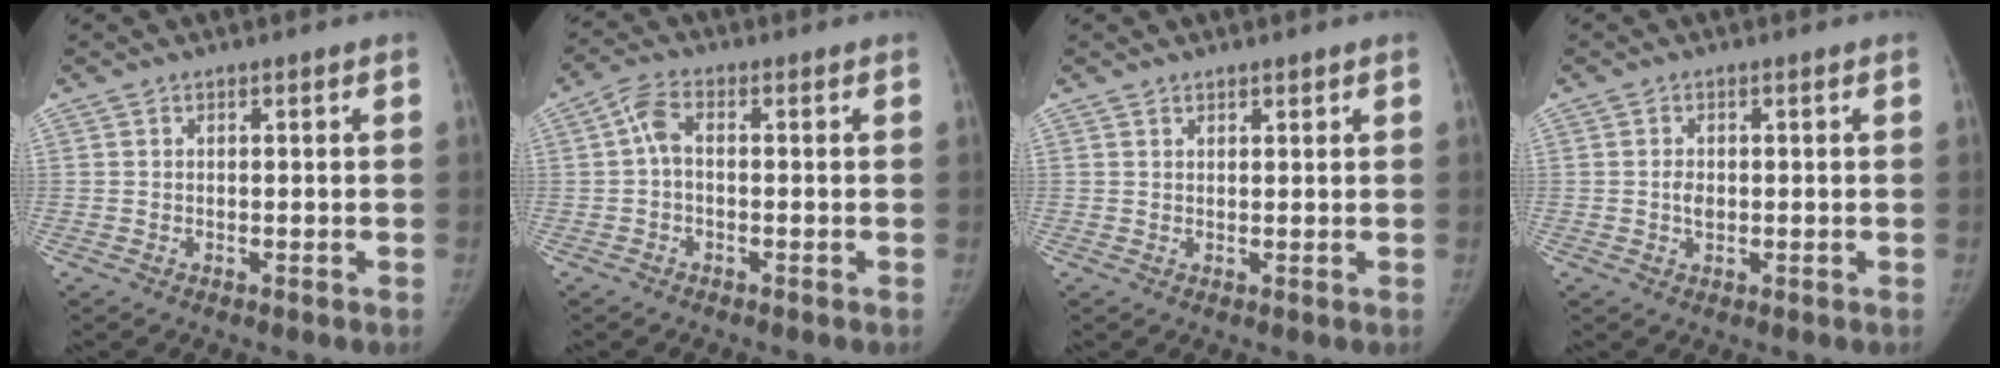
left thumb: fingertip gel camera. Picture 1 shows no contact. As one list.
[{"total": 3.9, "force": [-0.1, 2.1, 3.4], "torque": [-0.067, 0.013, -0.008]}, {"total": 1.2, "force": [1.0, 0.6, 0.4], "torque": [0.008, -0.004, 0.013]}, {"total": 2.0, "force": [-0.1, 1.4, 1.5], "torque": [-0.022, 0.001, -0.002]}]